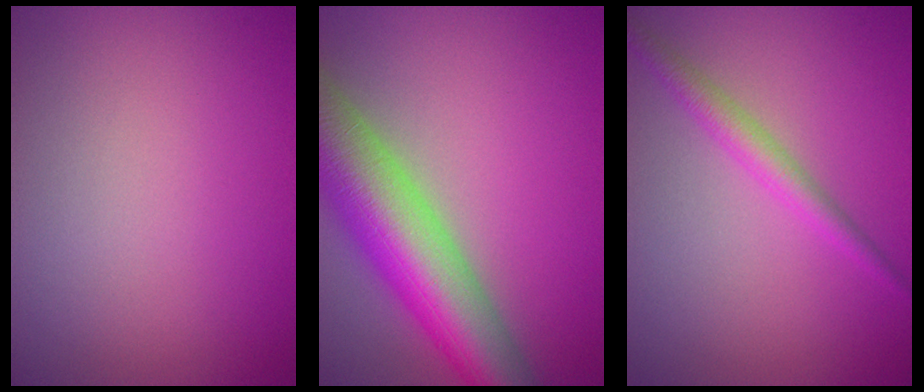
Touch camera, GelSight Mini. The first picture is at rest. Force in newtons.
{"total": 10.9, "press": 10.9, "slide": 0.5}
{"total": 2.2, "press": 2.2, "slide": 0.1}